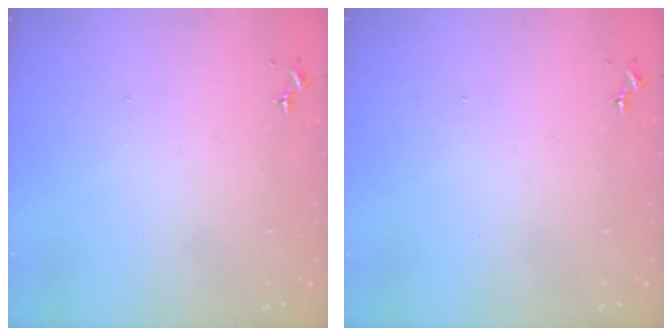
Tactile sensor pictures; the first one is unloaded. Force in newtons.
{"total": 0.0}